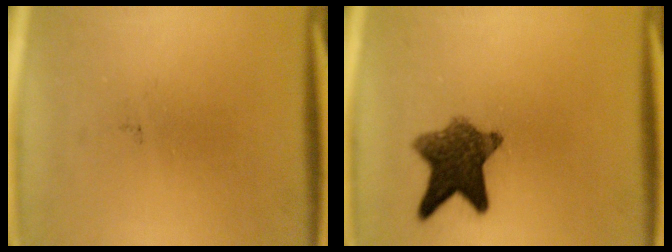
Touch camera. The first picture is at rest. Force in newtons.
{"total": 8.8}